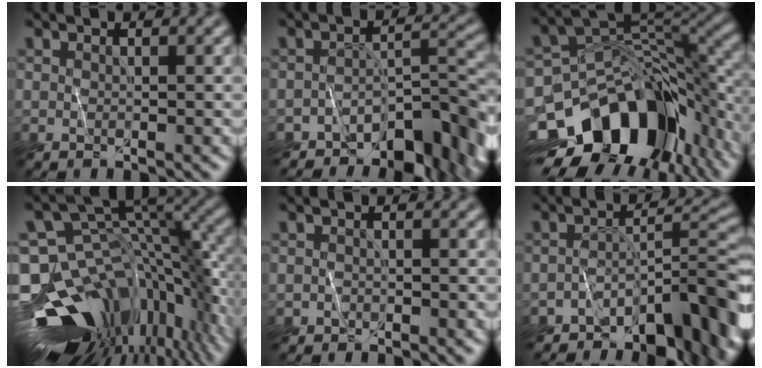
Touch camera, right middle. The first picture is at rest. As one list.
[{"total": 8.0, "force": [-5.9, 3.2, 4.3], "torque": [-0.046, 0.002, -0.093]}, {"total": 15.3, "force": [-7.6, 9.5, 9.2], "torque": [-0.161, 0.008, -0.114]}, {"total": 15.7, "force": [-6.1, 8.7, 11.6], "torque": [-0.209, 0.009, -0.084]}, {"total": 0.7, "force": [-0.7, 0.1, -0.2], "torque": [0.005, 0.001, -0.011]}, {"total": 10.3, "force": [-6.9, 3.8, 6.6], "torque": [-0.074, 0.006, -0.110]}]